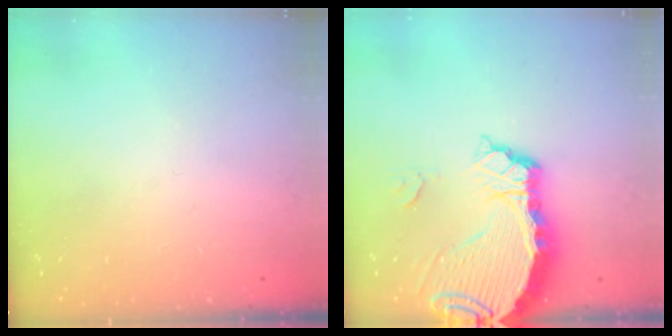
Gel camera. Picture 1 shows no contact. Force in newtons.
{"total": 7.3, "press": 7.3, "slide": 0.8}